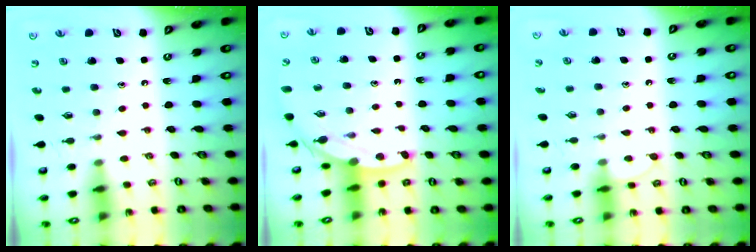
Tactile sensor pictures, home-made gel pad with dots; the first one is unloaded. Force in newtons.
{"total": 5.6, "press": 5.5, "slide": 0.4}
{"total": 5.8, "press": 5.8, "slide": 0.6}